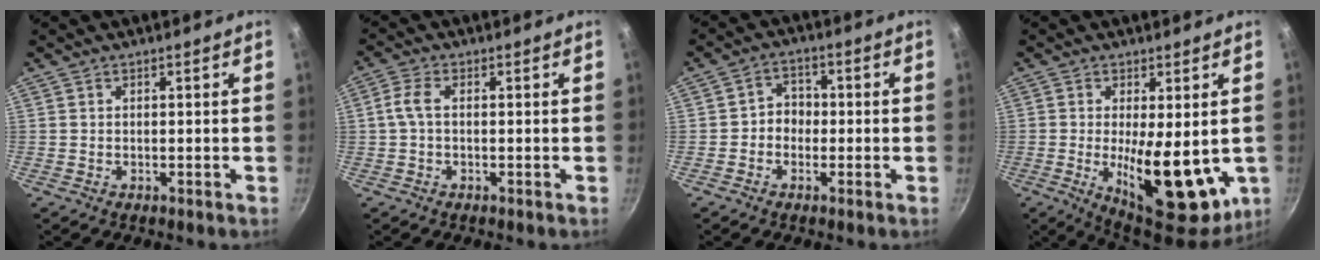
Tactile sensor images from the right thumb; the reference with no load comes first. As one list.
[{"total": 3.5, "force": [0.0, 1.9, 2.9], "torque": [-0.073, 0.013, -0.006]}, {"total": 4.4, "force": [-0.8, 3.8, 2.1], "torque": [-0.001, 0.018, -0.020]}, {"total": 16.8, "force": [-1.9, 6.8, 15.2], "torque": [-0.207, -0.022, -0.011]}]